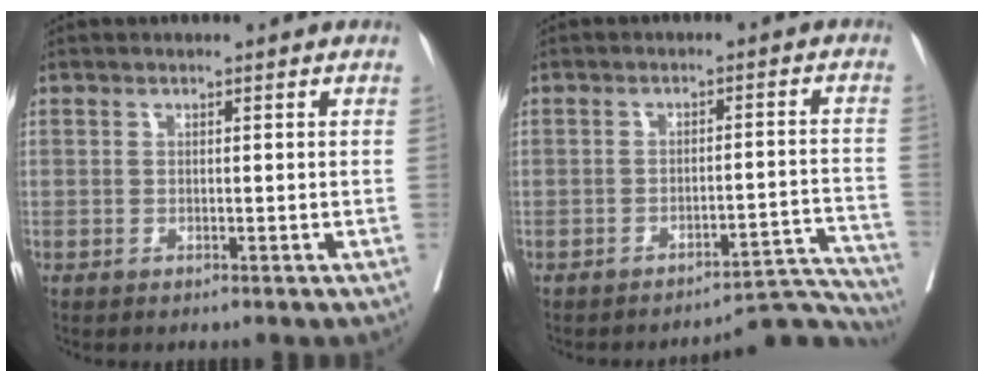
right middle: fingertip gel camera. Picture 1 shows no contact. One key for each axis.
{"total": 10.5, "fx": -10.5, "fy": 0.1, "fz": 0.3, "tx": 0.029, "ty": 0.029, "tz": -0.128}